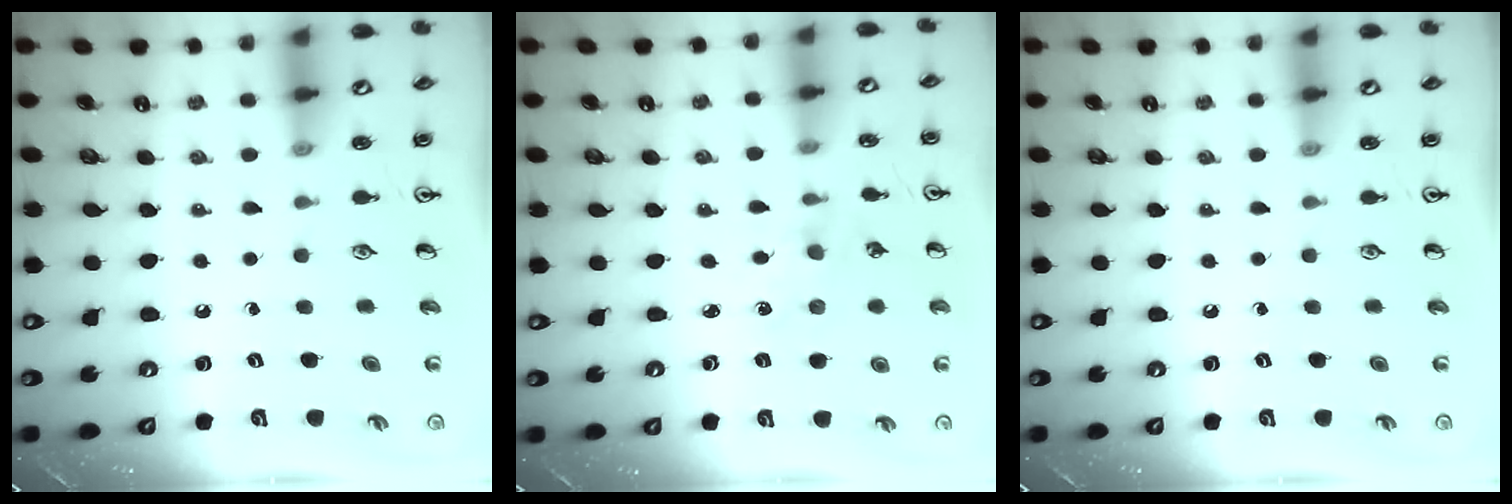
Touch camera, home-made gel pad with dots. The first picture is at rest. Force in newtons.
{"total": 1.7, "press": 1.6, "slide": 0.4}
{"total": 0.0}